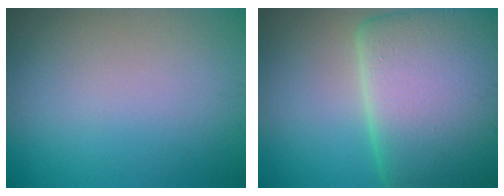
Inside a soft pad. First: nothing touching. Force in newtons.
{"total": 16.6, "press": 16.6, "slide": 1.0}